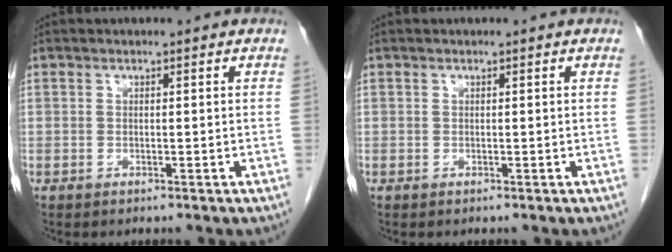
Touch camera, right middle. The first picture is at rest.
{"total": 0.0}